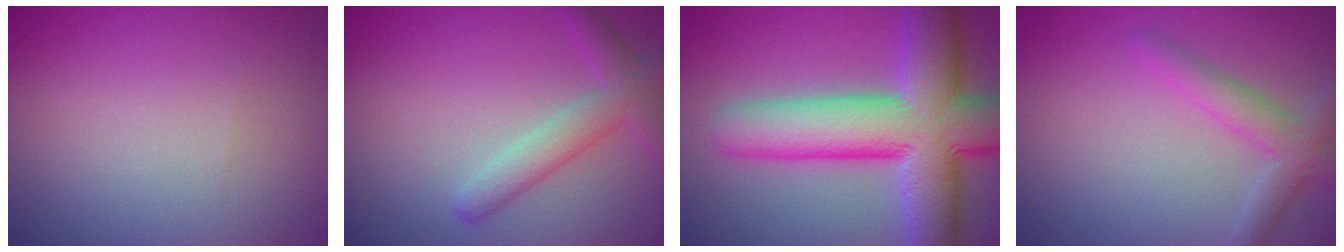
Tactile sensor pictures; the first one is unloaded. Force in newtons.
{"total": 3.4, "press": 3.4, "slide": 0.1}
{"total": 12.6, "press": 12.5, "slide": 0.7}
{"total": 3.1, "press": 3.1, "slide": 0.2}